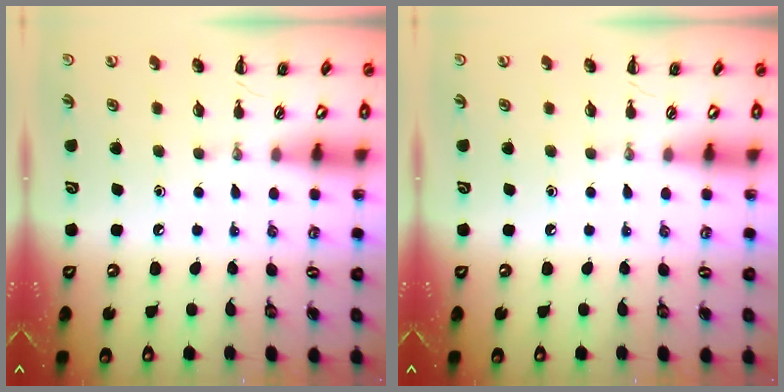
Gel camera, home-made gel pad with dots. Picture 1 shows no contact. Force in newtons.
{"total": 0.0}